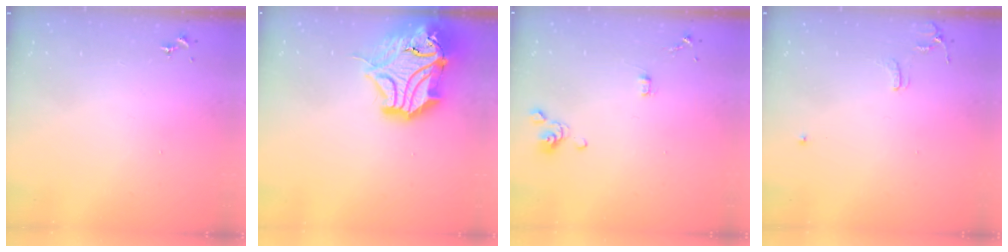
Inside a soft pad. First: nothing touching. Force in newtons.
{"total": 21.9, "press": 21.7, "slide": 2.9}
{"total": 4.4, "press": 4.0, "slide": 1.8}
{"total": 6.4, "press": 6.3, "slide": 0.8}